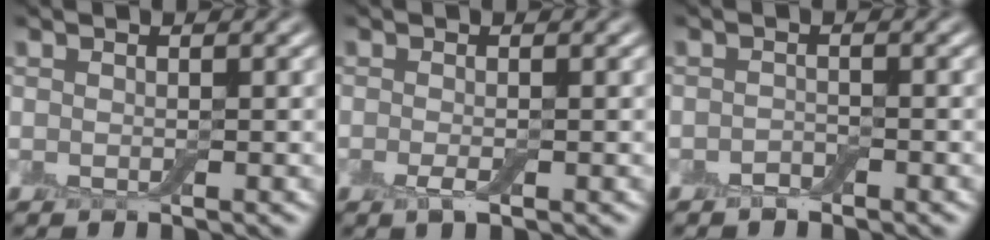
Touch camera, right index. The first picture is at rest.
{"total": 1.1, "force": [-0.5, 0.2, 0.9], "torque": [-0.019, -0.006, -0.011]}
{"total": 0.9, "force": [-0.8, 0.3, 0.1], "torque": [-0.001, 0.002, -0.014]}